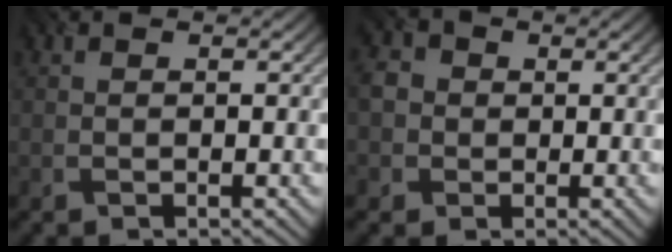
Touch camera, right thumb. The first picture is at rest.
{"total": 4.5, "force": [0.1, 4.2, 1.5], "torque": [-0.054, 0.008, -0.013]}